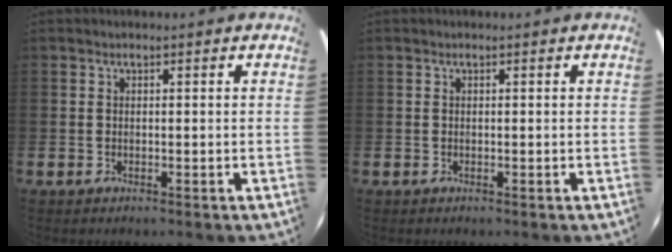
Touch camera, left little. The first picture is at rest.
{"total": 0.0}